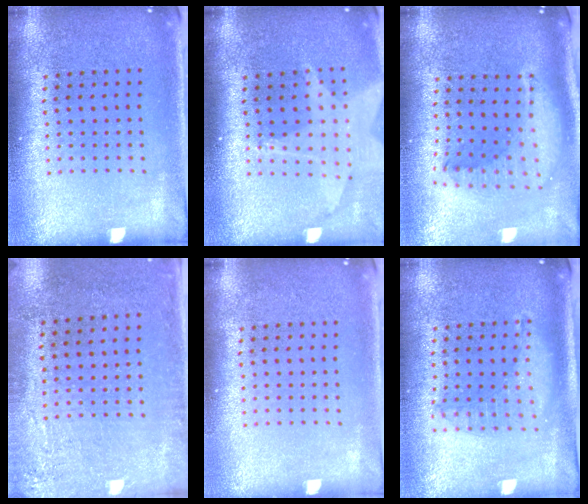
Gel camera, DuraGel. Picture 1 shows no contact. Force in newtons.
{"total": 1.8, "press": 1.5, "slide": 1.0}
{"total": 2.3, "press": 1.7, "slide": 1.5}
{"total": 2.8, "press": 2.3, "slide": 1.6}
{"total": 0.0}
{"total": 1.2, "press": 1.2, "slide": 0.3}